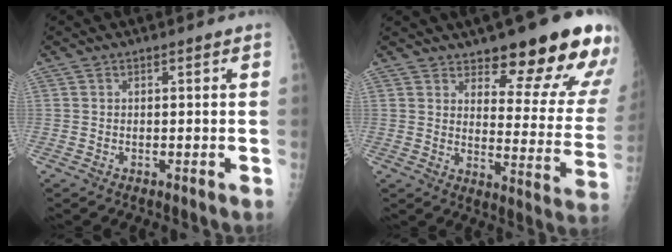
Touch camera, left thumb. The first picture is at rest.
{"total": 19.7, "force": [13.6, 6.0, 12.9], "torque": [-0.119, -0.088, 0.177]}